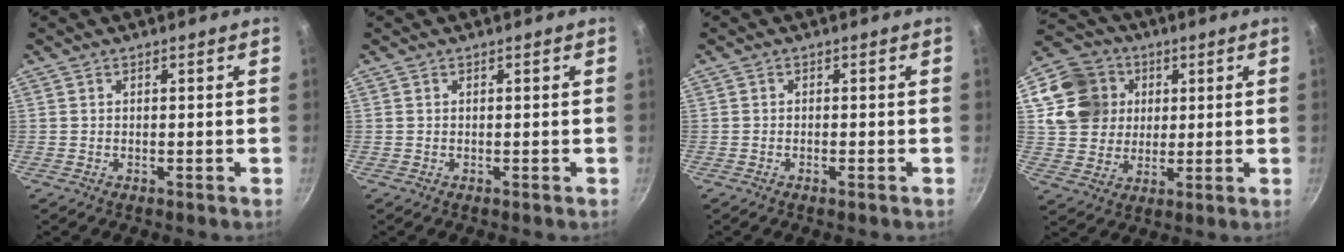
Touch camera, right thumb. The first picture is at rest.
{"total": 0.0}
{"total": 0.6, "force": [-0.4, 0.0, 0.4], "torque": [-0.014, 0.002, -0.009]}
{"total": 13.5, "force": [3.6, 12.0, 5.1], "torque": [-0.070, 0.007, 0.064]}